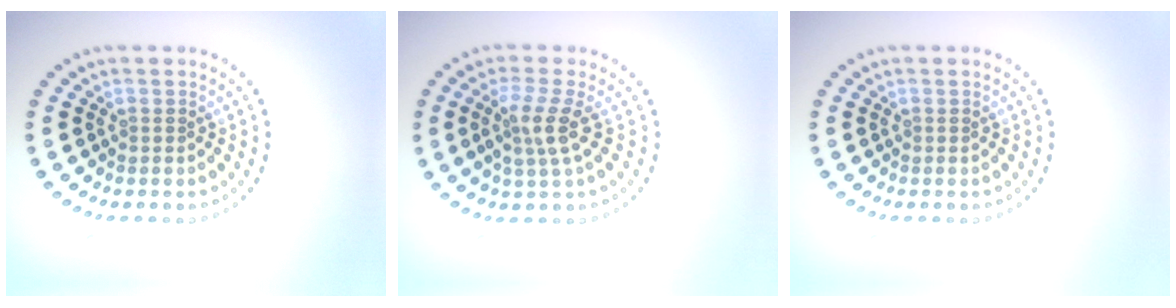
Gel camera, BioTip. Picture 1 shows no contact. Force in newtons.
{"total": 2.7, "press": 2.1, "slide": 1.7}
{"total": 0.0}